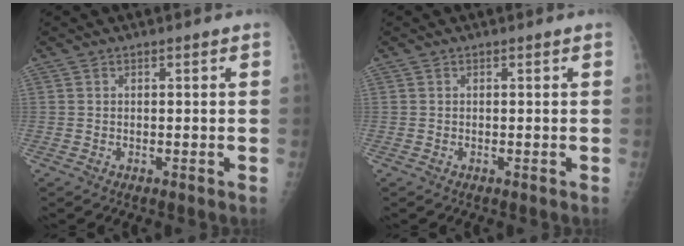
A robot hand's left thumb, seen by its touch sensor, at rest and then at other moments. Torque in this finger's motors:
{"motor_torque": [0.03, 0.03, 0.01, -0.02, 0.00]}